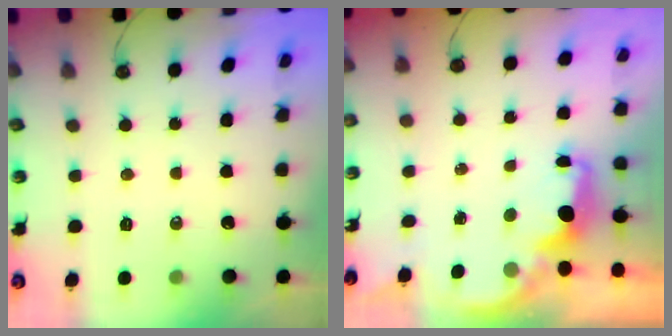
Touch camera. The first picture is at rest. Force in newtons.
{"total": 2.6, "press": 2.5, "slide": 0.6}